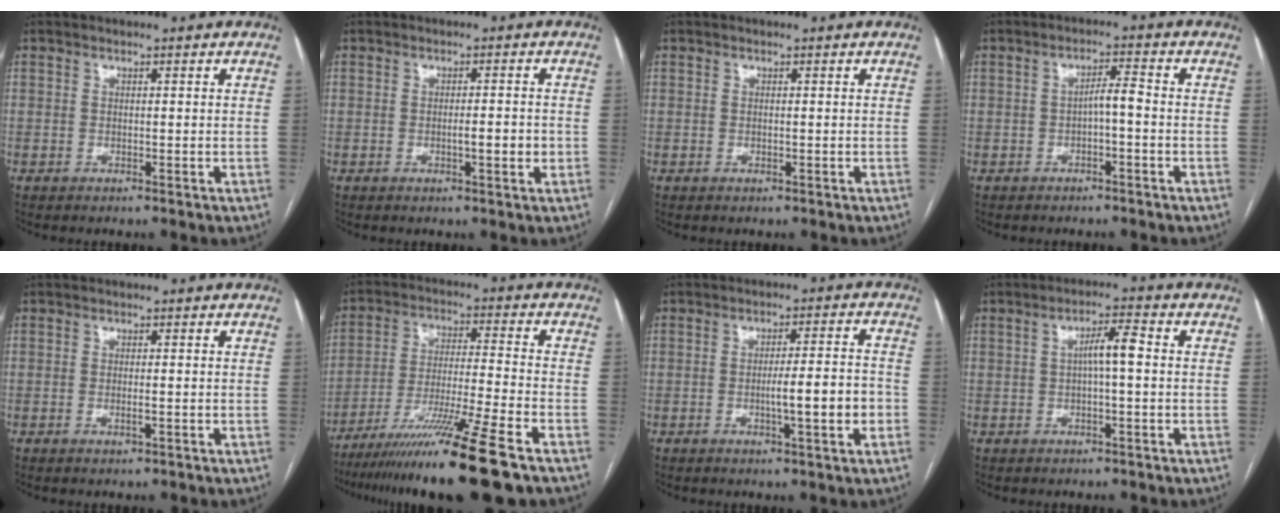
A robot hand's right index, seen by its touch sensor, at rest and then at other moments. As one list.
[{"total": 2.9, "force": [-0.7, 0.5, 2.8], "torque": [-0.045, 0.001, -0.009]}, {"total": 0.0}, {"total": 2.9, "force": [-0.7, 0.6, 2.7], "torque": [-0.043, 0.010, -0.011]}, {"total": 1.1, "force": [-0.4, 0.2, 1.0], "torque": [-0.021, -0.001, -0.006]}, {"total": 16.7, "force": [-11.9, -1.8, 11.5], "torque": [-0.199, -0.041, -0.203]}, {"total": 7.2, "force": [-1.9, 0.3, 7.0], "torque": [-0.105, 0.007, -0.027]}, {"total": 4.2, "force": [0.2, 0.5, 4.2], "torque": [-0.071, 0.013, 0.003]}]